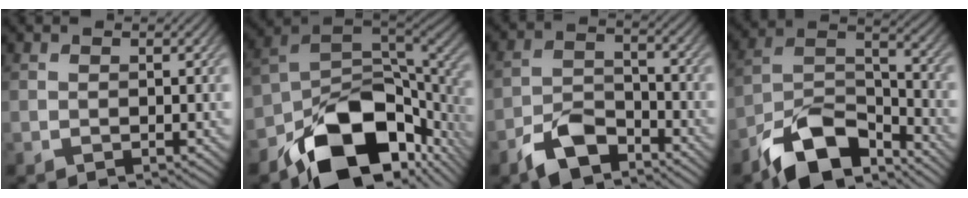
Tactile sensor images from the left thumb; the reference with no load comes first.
{"total": 17.5, "force": [-9.5, 9.8, 10.9], "torque": [-0.177, -0.041, -0.147]}
{"total": 6.8, "force": [-4.8, 3.3, 3.5], "torque": [-0.067, 0.001, -0.106]}
{"total": 12.5, "force": [-9.0, 5.4, 6.9], "torque": [-0.127, -0.004, -0.178]}